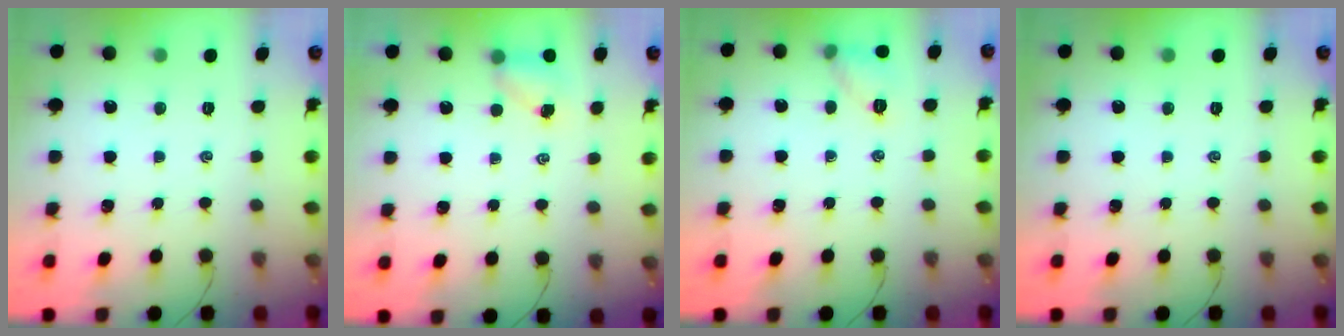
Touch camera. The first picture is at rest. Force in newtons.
{"total": 3.4, "press": 3.4, "slide": 0.6}
{"total": 7.3, "press": 7.3, "slide": 0.6}
{"total": 0.0}